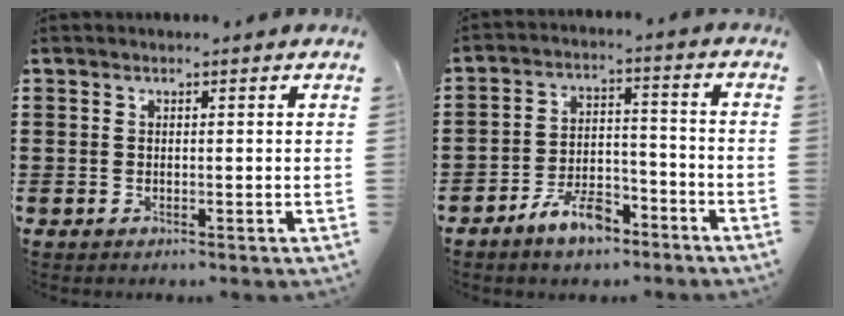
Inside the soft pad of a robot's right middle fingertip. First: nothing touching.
{"total": 7.7, "force": [-6.0, 2.9, 3.8], "torque": [-0.076, 0.014, -0.115]}